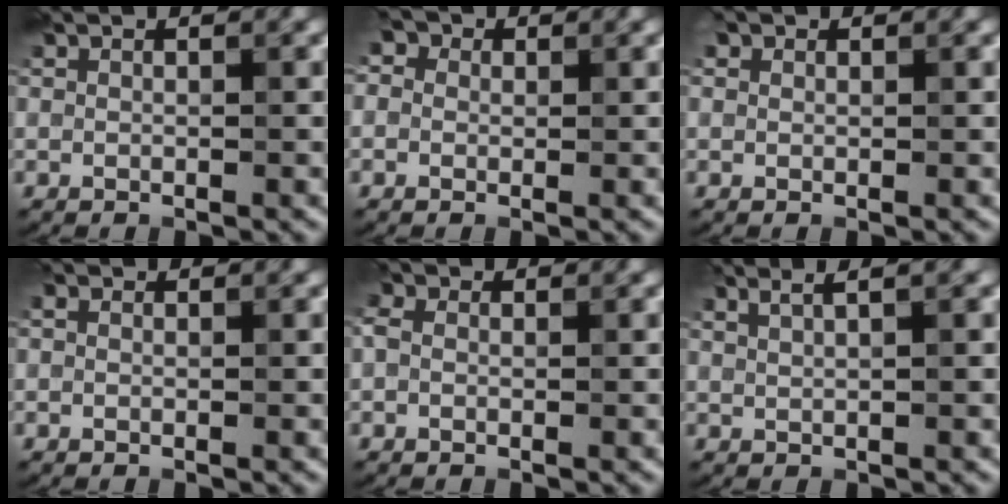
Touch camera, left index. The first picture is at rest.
{"total": 4.0, "force": [1.6, 3.1, 2.1], "torque": [-0.019, 0.024, -0.020]}
{"total": 1.0, "force": [0.6, 0.6, 0.3], "torque": [-0.003, 0.001, 0.004]}
{"total": 0.8, "force": [0.2, 0.7, 0.5], "torque": [-0.008, -0.003, -0.002]}
{"total": 1.7, "force": [0.1, 1.4, 1.0], "torque": [-0.022, 0.008, -0.011]}
{"total": 3.7, "force": [2.3, 1.5, 2.5], "torque": [-0.018, 0.024, 0.010]}